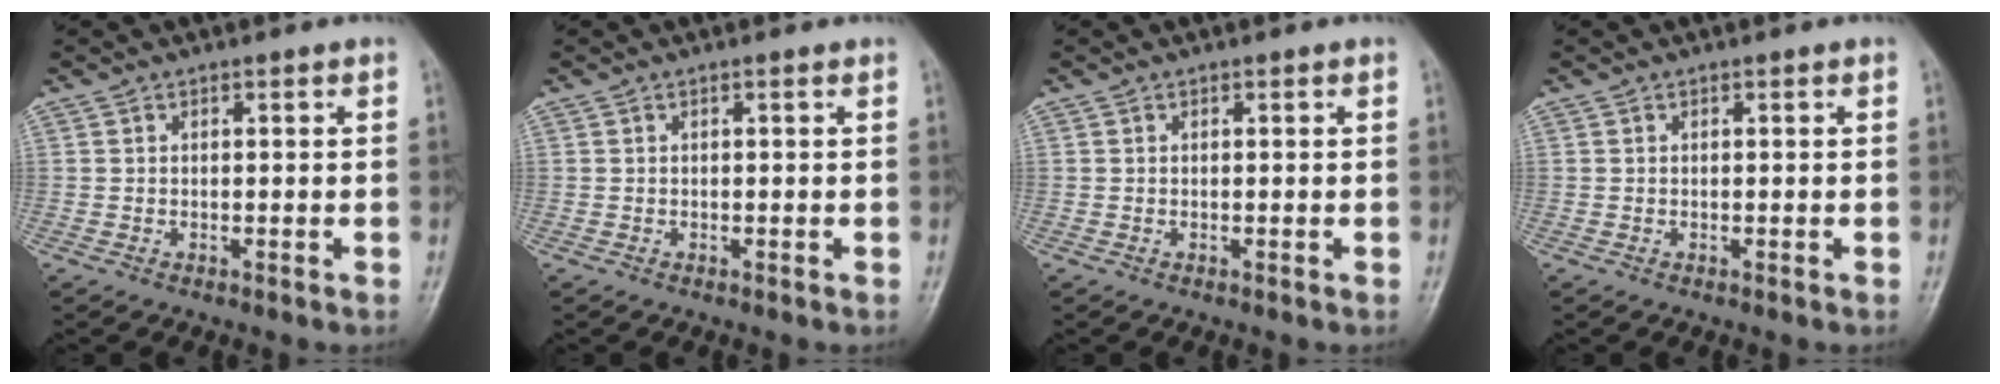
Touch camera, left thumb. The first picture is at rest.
{"total": 0.0}
{"total": 0.0}
{"total": 0.0}